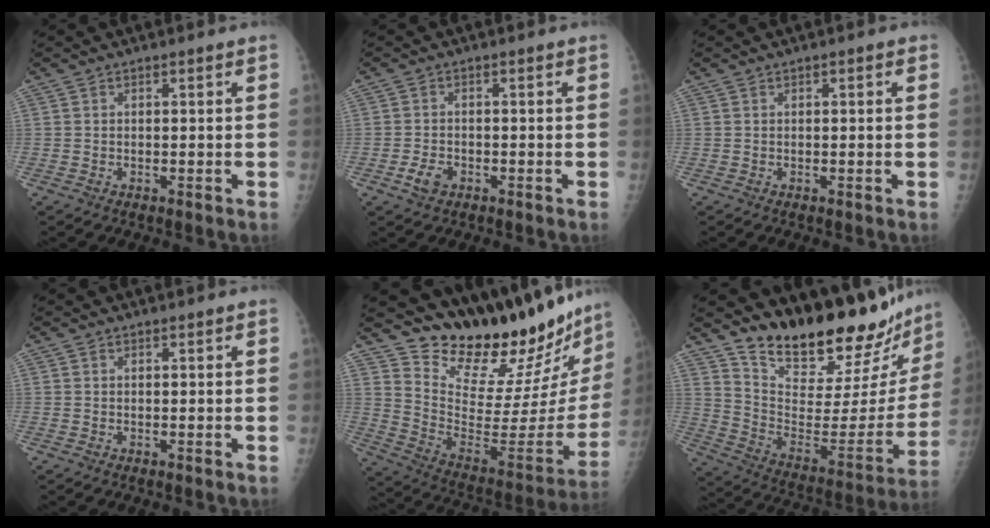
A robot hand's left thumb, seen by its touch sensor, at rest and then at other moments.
{"total": 3.0, "force": [-1.4, 2.0, 1.7], "torque": [-0.029, 0.003, -0.024]}
{"total": 0.8, "force": [0.3, 0.3, 0.6], "torque": [-0.006, 0.003, 0.002]}
{"total": 0.0}
{"total": 27.2, "force": [24.9, 5.2, 9.8], "torque": [-0.114, -0.214, 0.355]}
{"total": 26.0, "force": [23.2, 5.6, 10.2], "torque": [-0.127, -0.176, 0.341]}